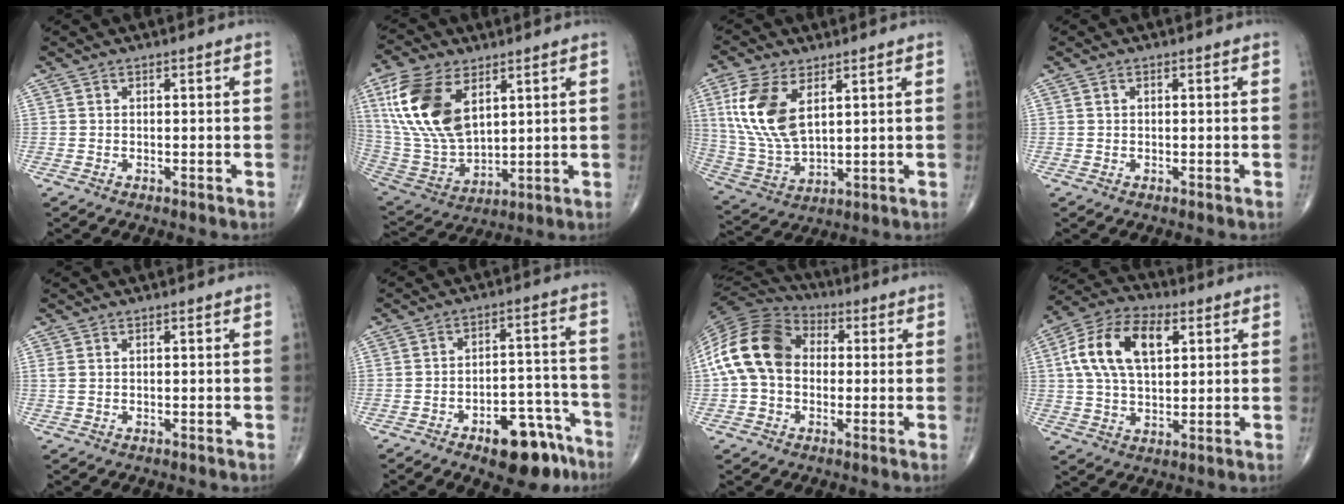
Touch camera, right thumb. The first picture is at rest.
{"total": 18.6, "force": [7.1, 10.5, 13.5], "torque": [-0.264, -0.028, 0.146]}
{"total": 13.8, "force": [4.9, 7.2, 10.7], "torque": [-0.225, -0.014, 0.108]}
{"total": 0.6, "force": [0.2, 0.4, 0.4], "torque": [-0.005, 0.000, 0.003]}
{"total": 1.2, "force": [0.4, 0.6, 0.9], "torque": [-0.026, 0.011, 0.017]}
{"total": 13.2, "force": [-8.2, 5.9, 8.5], "torque": [-0.083, 0.072, -0.109]}
{"total": 15.7, "force": [0.7, 11.7, 10.4], "torque": [-0.198, 0.036, 0.002]}
{"total": 15.0, "force": [4.1, 8.6, 11.5], "torque": [-0.209, 0.012, 0.071]}